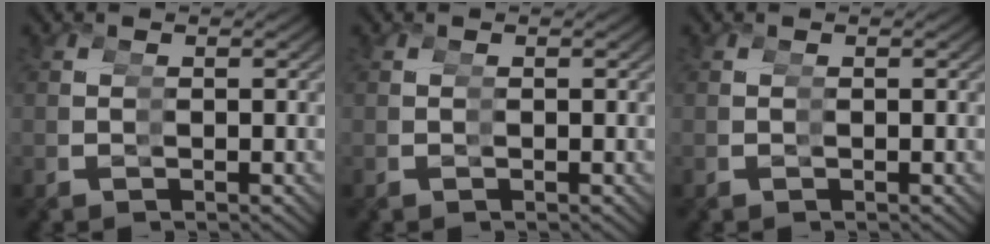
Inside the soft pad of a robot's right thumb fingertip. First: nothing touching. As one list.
[{"total": 0.0}, {"total": 0.0}]